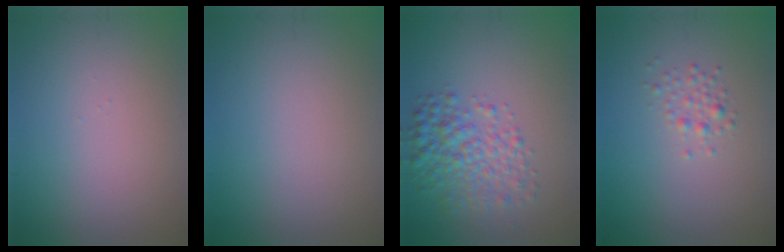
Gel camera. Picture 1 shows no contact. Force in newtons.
{"total": 0.0}
{"total": 4.2, "press": 4.2, "slide": 0.1}
{"total": 1.3, "press": 1.3, "slide": 0.1}